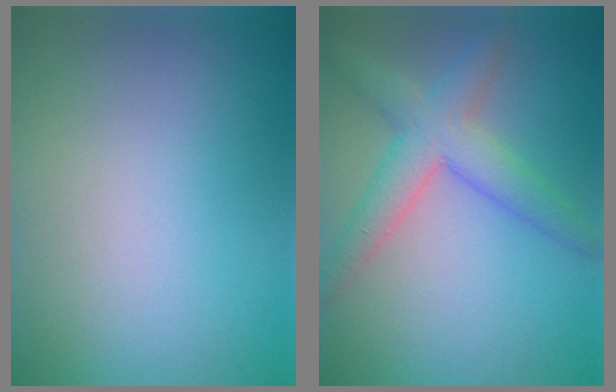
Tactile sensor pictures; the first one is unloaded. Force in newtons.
{"total": 4.5, "press": 4.5, "slide": 0.2}